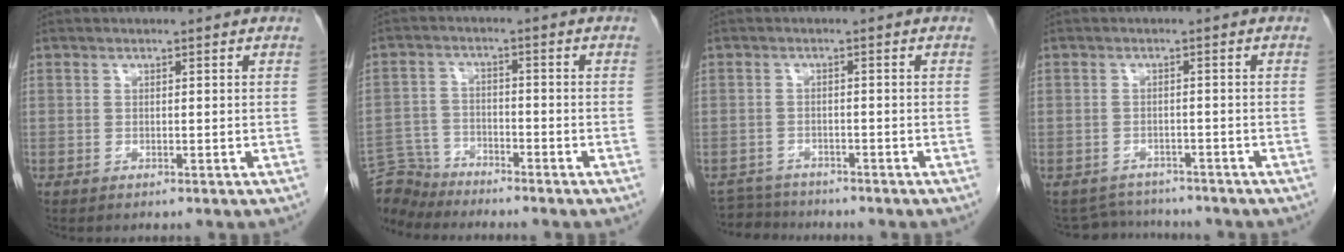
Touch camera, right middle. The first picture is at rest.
{"total": 6.3, "force": [-6.2, 1.1, -0.8], "torque": [0.011, 0.002, -0.118]}
{"total": 4.3, "force": [-4.2, 0.8, -0.6], "torque": [0.013, -0.007, -0.074]}
{"total": 4.5, "force": [-4.3, 1.1, -0.6], "torque": [0.007, 0.008, -0.066]}